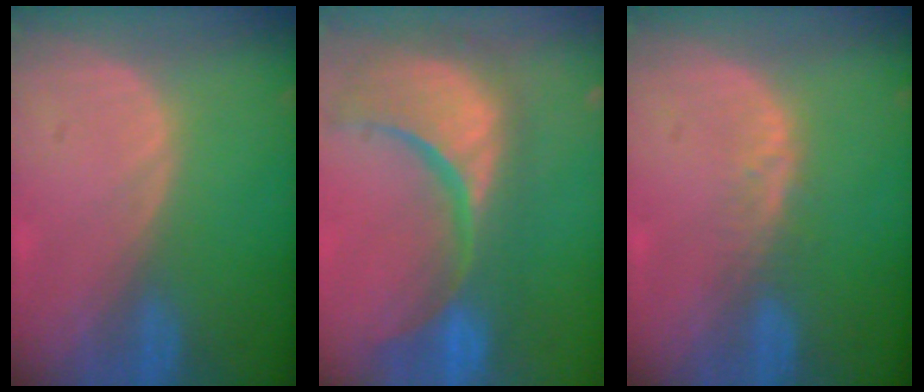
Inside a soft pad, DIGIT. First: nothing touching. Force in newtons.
{"total": 15.4, "press": 12.1, "slide": 9.5}
{"total": 2.1, "press": 2.1, "slide": 0.2}